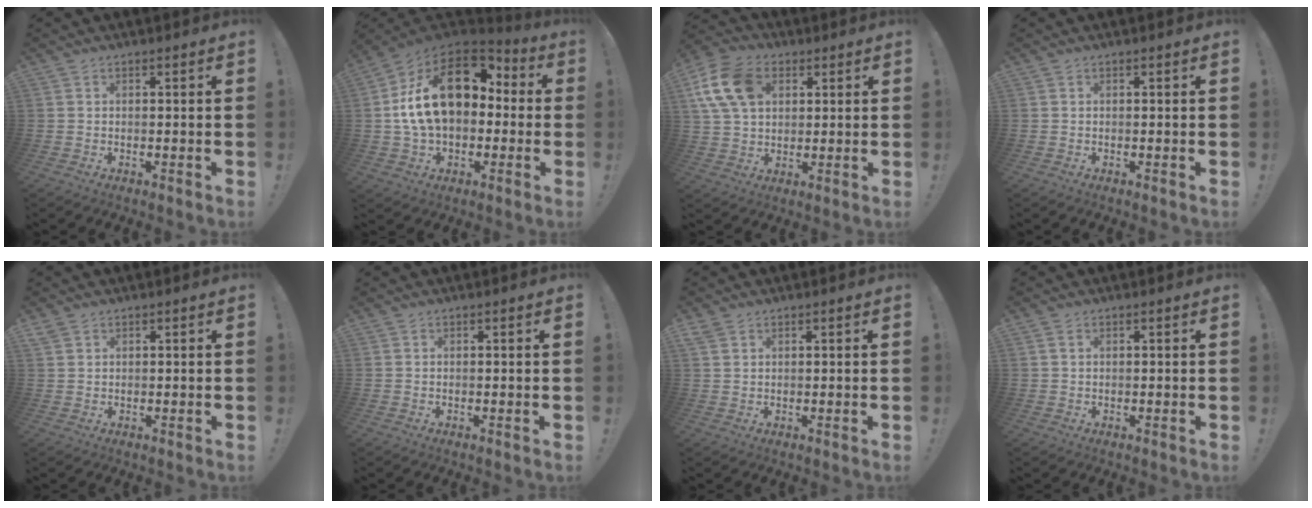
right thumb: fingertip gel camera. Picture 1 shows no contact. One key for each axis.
{"total": 22.8, "fx": 4.5, "fy": 14.5, "fz": 17.0, "tx": -0.272, "ty": -0.001, "tz": 0.083}
{"total": 14.8, "fx": 5.1, "fy": 10.7, "fz": 8.8, "tx": -0.161, "ty": -0.006, "tz": 0.104}
{"total": 0.0}
{"total": 2.0, "fx": 1.4, "fy": 1.3, "fz": 0.5, "tx": -0.005, "ty": -0.006, "tz": 0.025}
{"total": 0.0}
{"total": 2.3, "fx": 1.6, "fy": 1.4, "fz": 0.9, "tx": -0.013, "ty": -0.006, "tz": 0.030}
{"total": 1.3, "fx": 0.7, "fy": 0.7, "fz": 0.8, "tx": -0.015, "ty": 0.001, "tz": 0.014}